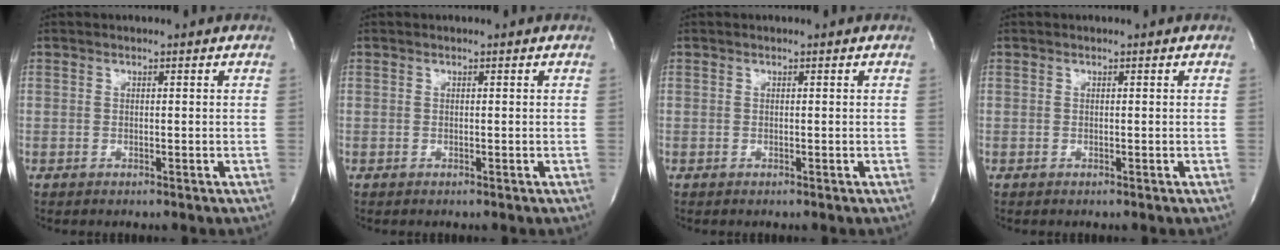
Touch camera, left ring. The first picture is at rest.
{"total": 0.0}
{"total": 0.0}
{"total": 0.0}